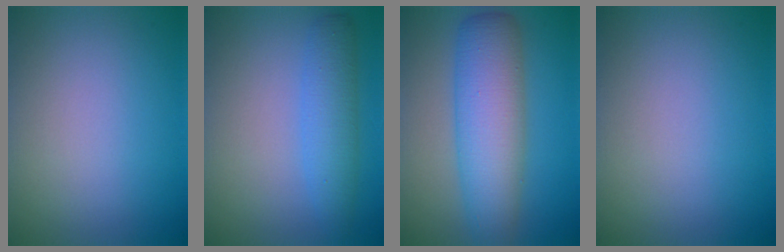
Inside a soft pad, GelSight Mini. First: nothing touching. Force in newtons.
{"total": 3.5, "press": 3.5, "slide": 0.1}
{"total": 7.6, "press": 7.6, "slide": 0.1}
{"total": 0.0}